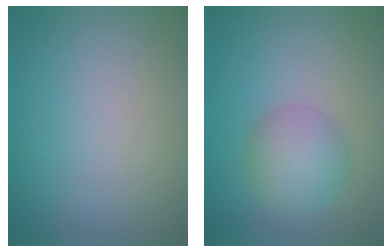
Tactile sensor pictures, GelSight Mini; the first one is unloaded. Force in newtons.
{"total": 3.8, "press": 3.8, "slide": 0.1}